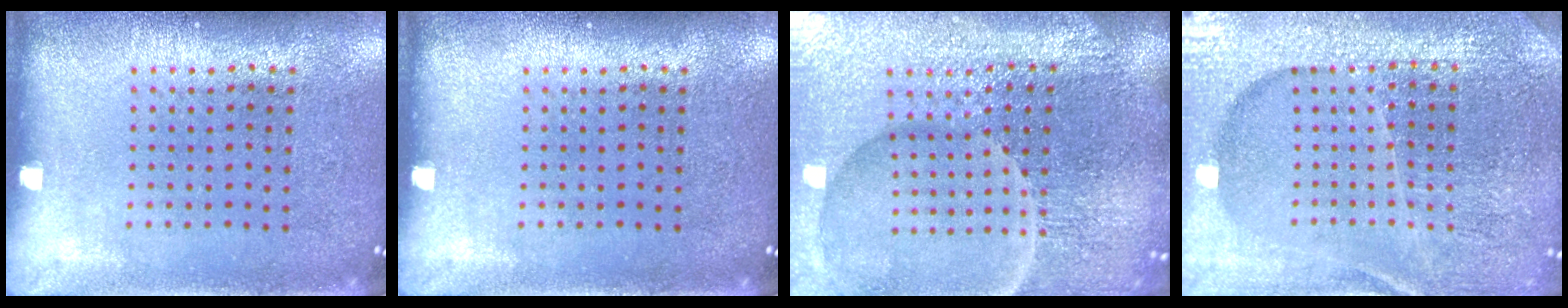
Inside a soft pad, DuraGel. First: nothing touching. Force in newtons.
{"total": 0.0}
{"total": 7.2, "press": 6.4, "slide": 3.4}
{"total": 5.3, "press": 4.8, "slide": 2.2}